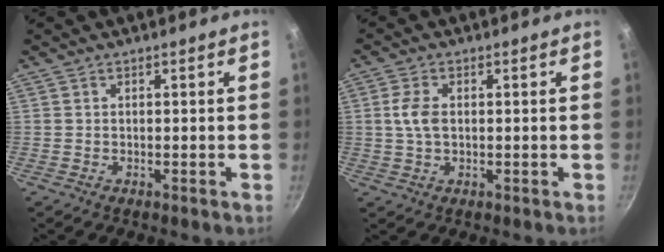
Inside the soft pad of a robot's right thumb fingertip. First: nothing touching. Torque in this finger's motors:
{"motor_torque": [0.03, -0.01, 0.64, 0.22, 0.07]}